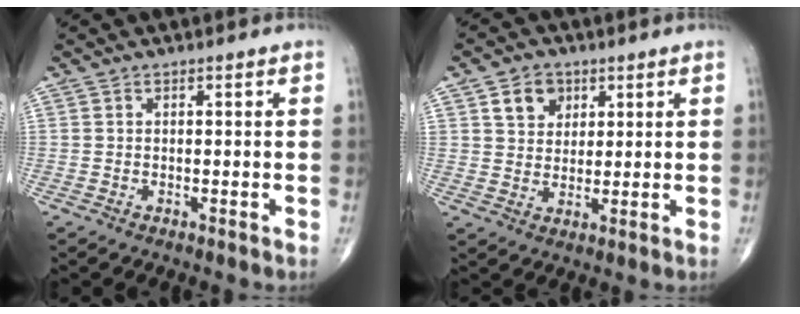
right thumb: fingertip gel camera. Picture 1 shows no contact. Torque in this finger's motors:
{"motor_torque": [0.01, -0.12, 0.42, 0.35, 0.03]}